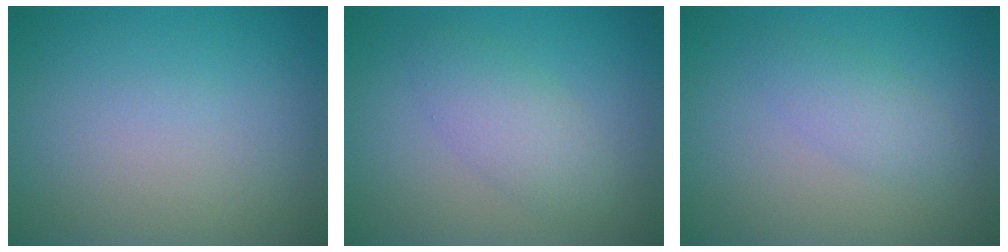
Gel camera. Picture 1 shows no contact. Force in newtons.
{"total": 3.0, "press": 3.0, "slide": 0.1}
{"total": 2.1, "press": 2.1, "slide": 0.1}